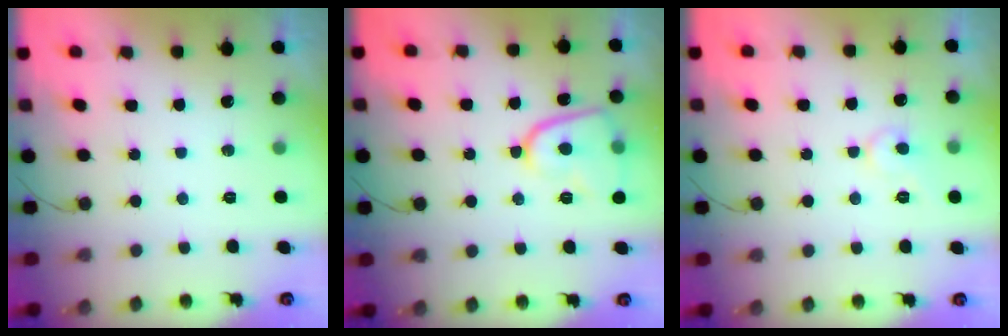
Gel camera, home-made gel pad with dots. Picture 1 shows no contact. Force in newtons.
{"total": 11.0, "press": 10.9, "slide": 1.5}
{"total": 7.1, "press": 7.1, "slide": 0.3}